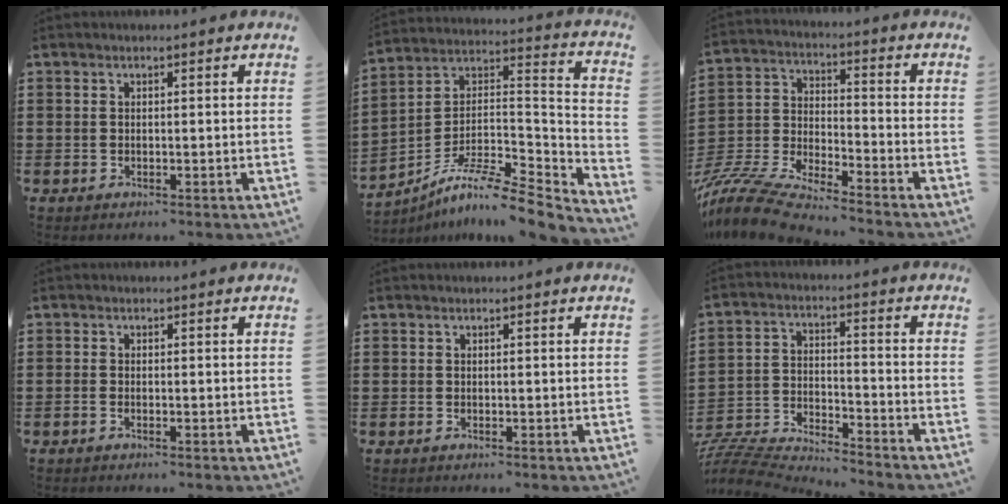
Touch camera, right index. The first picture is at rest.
{"total": 8.1, "force": [-6.7, 0.9, 4.5], "torque": [-0.087, -0.007, -0.137]}
{"total": 8.5, "force": [-8.1, 0.4, 2.4], "torque": [-0.072, -0.006, -0.169]}
{"total": 0.6, "force": [-0.5, 0.0, 0.2], "torque": [-0.006, -0.004, -0.010]}
{"total": 0.0}
{"total": 6.2, "force": [-6.2, 0.0, 0.4], "torque": [-0.030, -0.011, -0.133]}